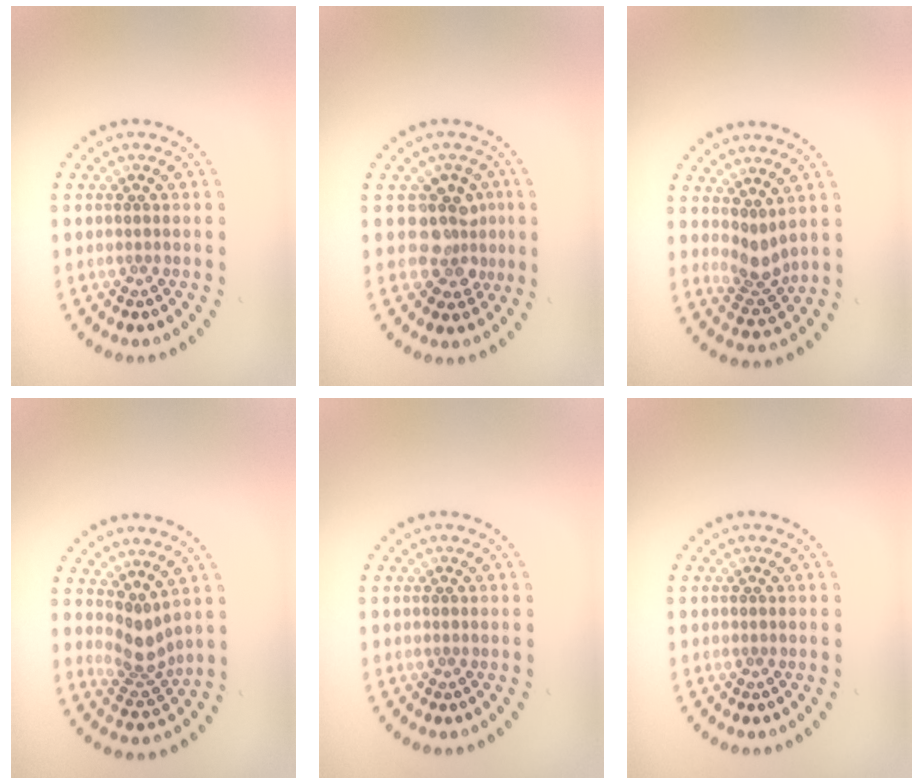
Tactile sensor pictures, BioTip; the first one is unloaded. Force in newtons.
{"total": 3.5, "press": 3.2, "slide": 1.5}
{"total": 2.2, "press": 1.8, "slide": 1.4}
{"total": 2.9, "press": 2.1, "slide": 1.9}
{"total": 0.0}
{"total": 0.0}